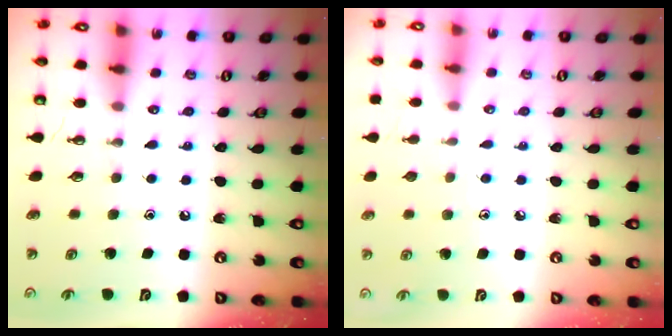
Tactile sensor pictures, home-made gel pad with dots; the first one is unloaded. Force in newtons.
{"total": 5.5, "press": 5.5, "slide": 0.5}